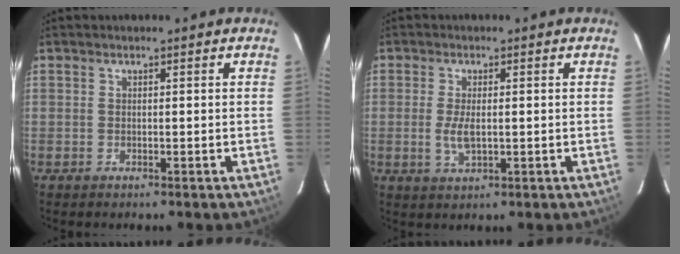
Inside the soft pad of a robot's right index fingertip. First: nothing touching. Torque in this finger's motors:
{"motor_torque": [0.85, 0.21, 0.46, 0.08]}